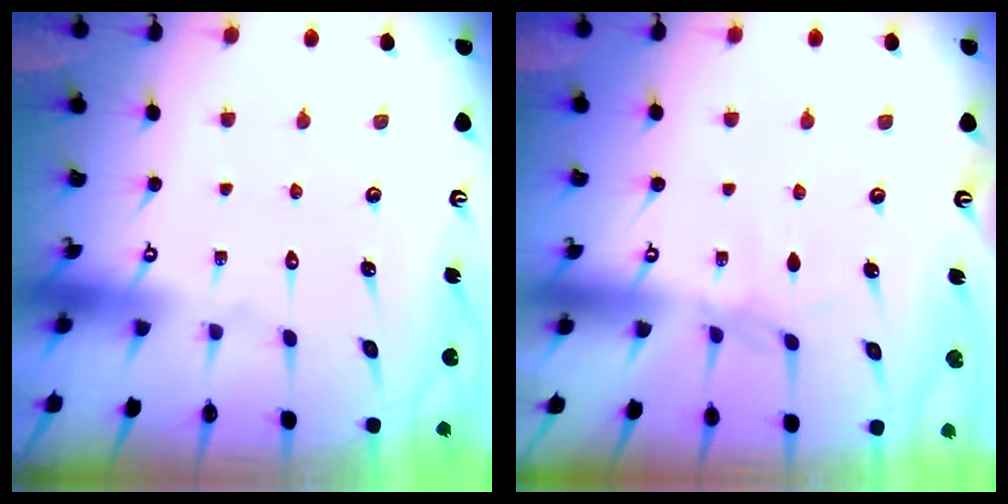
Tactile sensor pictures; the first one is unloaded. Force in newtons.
{"total": 2.1, "press": 2.0, "slide": 0.5}